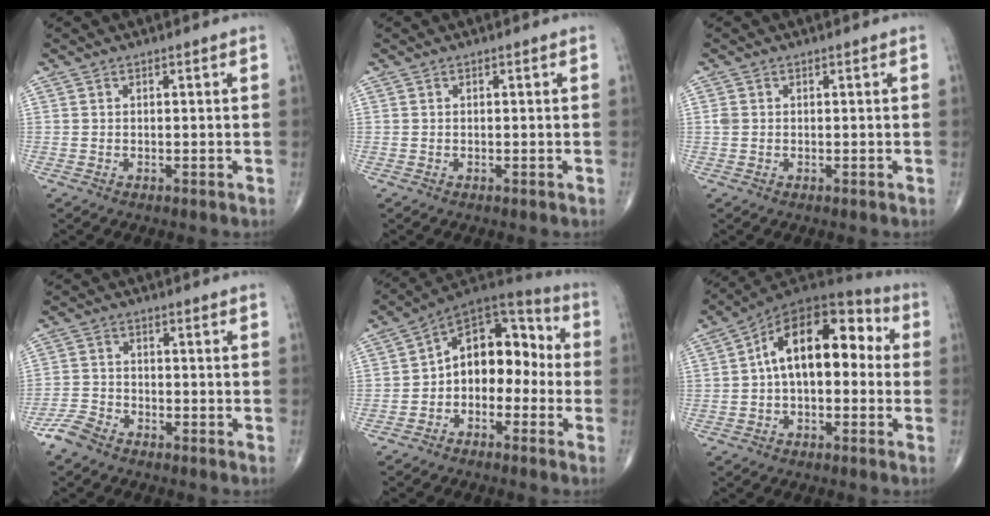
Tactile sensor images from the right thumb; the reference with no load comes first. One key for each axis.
{"total": 0.0}
{"total": 1.1, "fx": 0.1, "fy": 0.9, "fz": 0.6, "tx": -0.015, "ty": 0.002, "tz": 0.002}
{"total": 4.4, "fx": -3.6, "fy": 2.0, "fz": 1.5, "tx": -0.034, "ty": 0.007, "tz": -0.076}
{"total": 13.1, "fx": -1.9, "fy": 9.0, "fz": 9.4, "tx": -0.092, "ty": 0.056, "tz": -0.050}
{"total": 16.7, "fx": 1.3, "fy": 9.5, "fz": 13.6, "tx": -0.181, "ty": 0.052, "tz": 0.007}